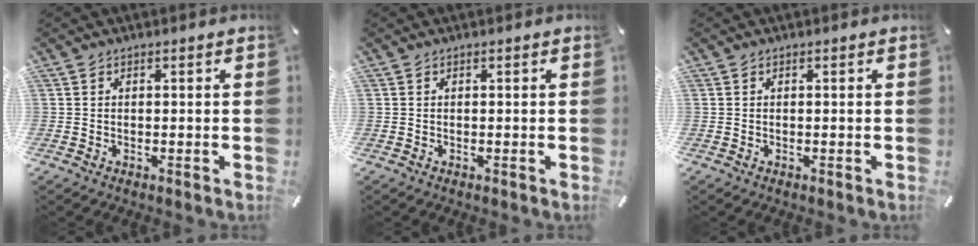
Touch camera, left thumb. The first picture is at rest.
{"total": 0.0}
{"total": 0.0}